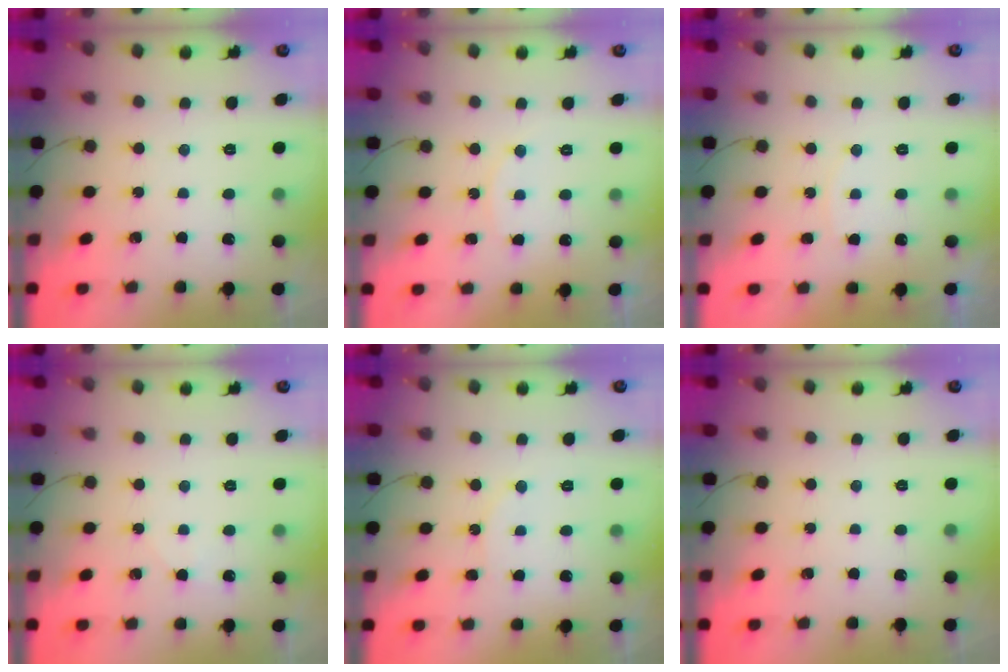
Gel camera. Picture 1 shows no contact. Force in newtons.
{"total": 7.0, "press": 7.0, "slide": 0.6}
{"total": 4.7, "press": 4.7, "slide": 0.4}
{"total": 3.0, "press": 2.6, "slide": 1.5}
{"total": 5.8, "press": 5.8, "slide": 0.6}
{"total": 0.0}